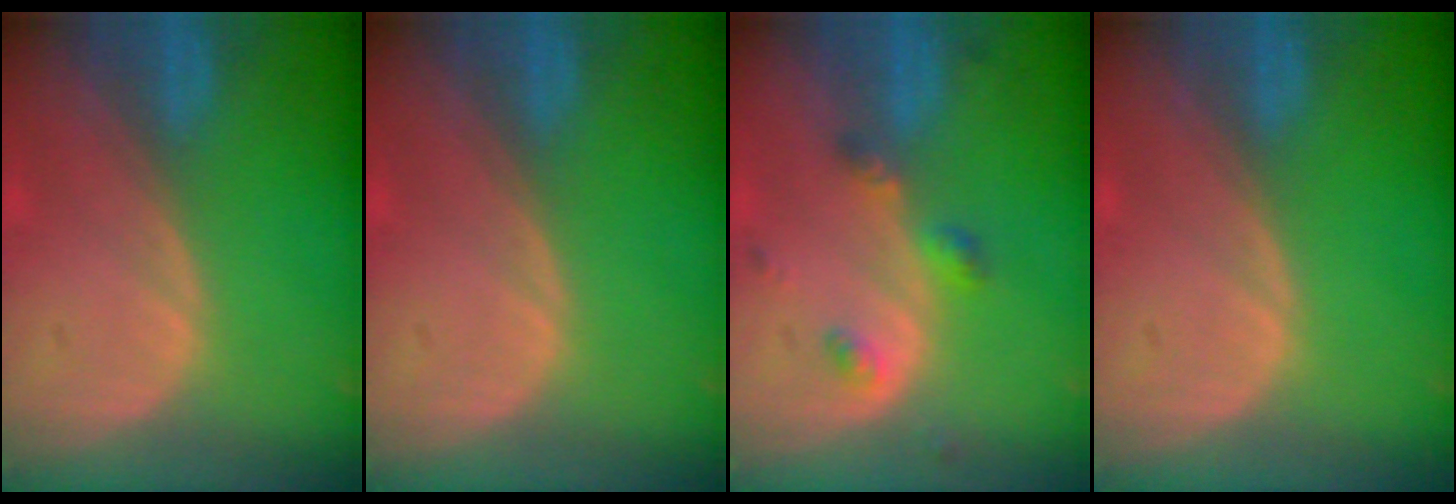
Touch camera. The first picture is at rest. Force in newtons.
{"total": 0.0}
{"total": 3.7, "press": 3.7, "slide": 0.4}
{"total": 0.0}